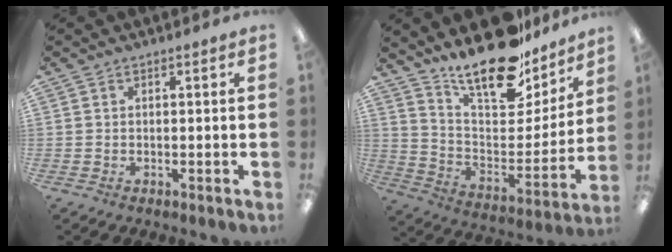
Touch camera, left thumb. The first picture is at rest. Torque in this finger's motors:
{"motor_torque": [1.66, 1.63, 1.42, -1.35, 0.10]}